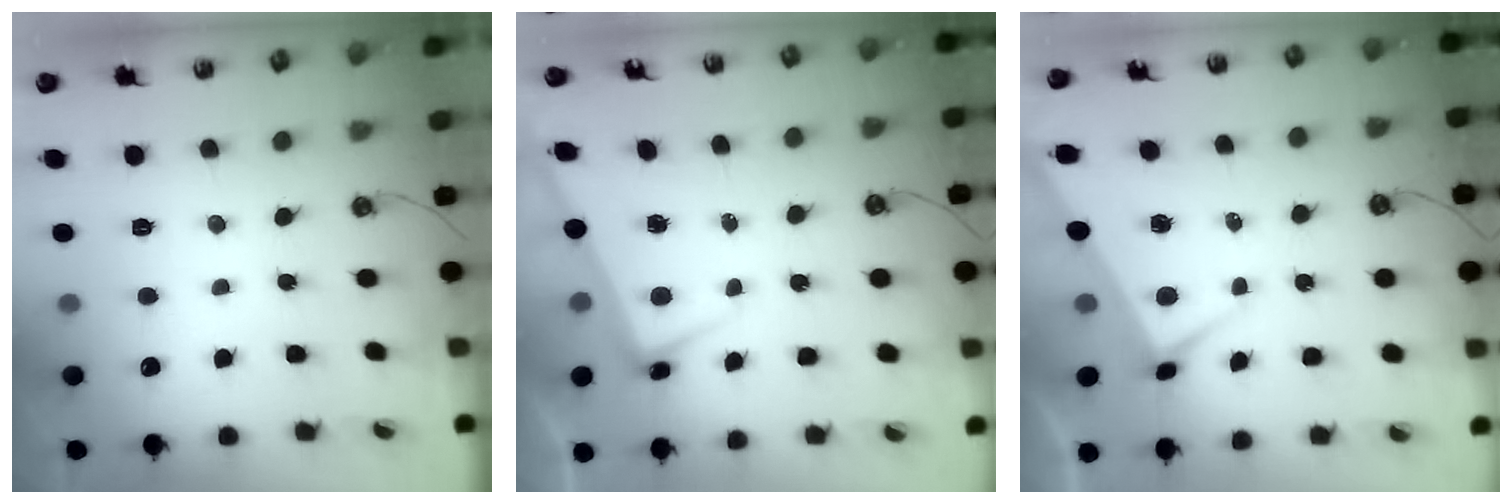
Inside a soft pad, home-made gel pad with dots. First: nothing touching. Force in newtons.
{"total": 2.6, "press": 2.5, "slide": 1.0}
{"total": 3.4, "press": 3.4, "slide": 0.2}